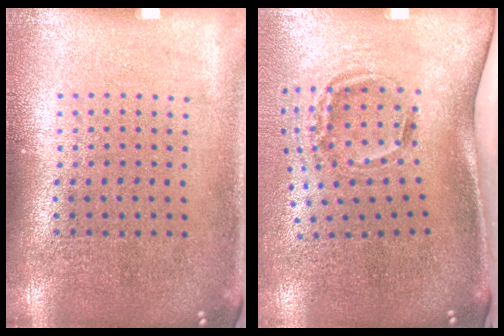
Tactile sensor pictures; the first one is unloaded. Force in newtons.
{"total": 2.1, "press": 1.3, "slide": 1.6}